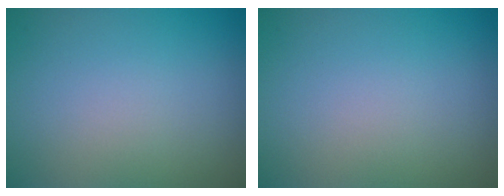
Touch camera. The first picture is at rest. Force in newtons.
{"total": 0.0}